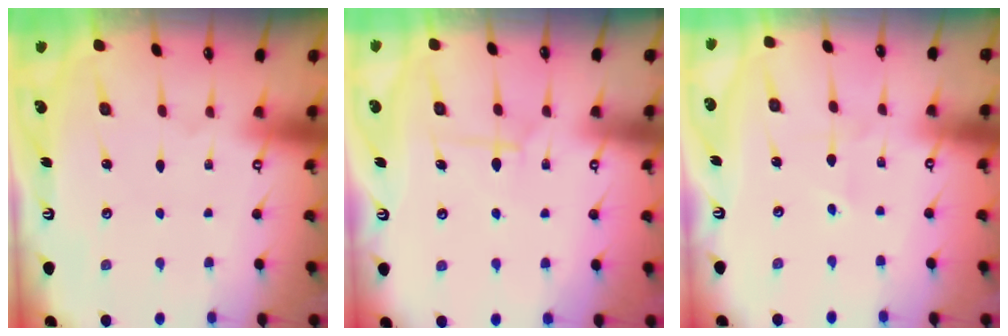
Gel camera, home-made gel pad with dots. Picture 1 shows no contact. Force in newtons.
{"total": 6.6, "press": 6.5, "slide": 0.9}
{"total": 1.7, "press": 1.7, "slide": 0.2}